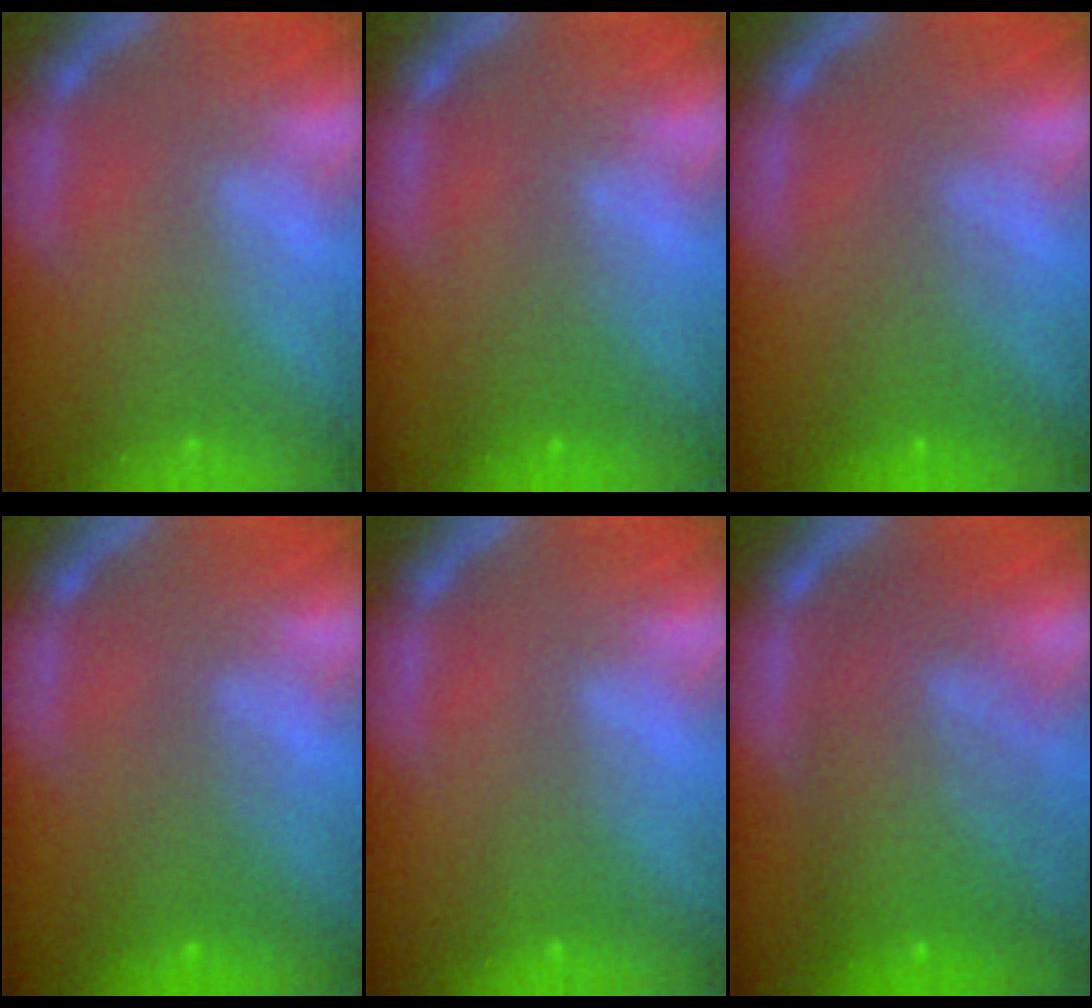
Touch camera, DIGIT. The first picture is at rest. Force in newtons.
{"total": 1.5}
{"total": 2.5}
{"total": 2.5}
{"total": 1.5}
{"total": 8.6}